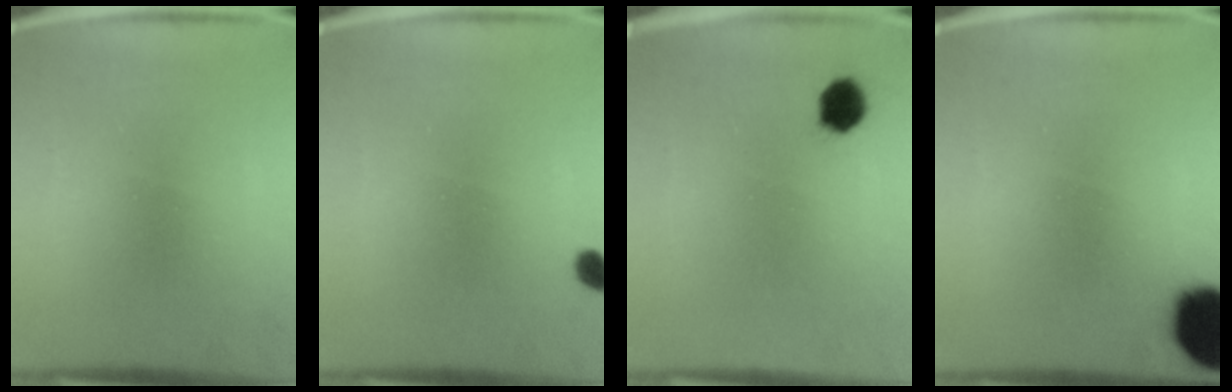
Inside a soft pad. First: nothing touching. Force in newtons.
{"total": 1.7}
{"total": 4.3}
{"total": 18.0}